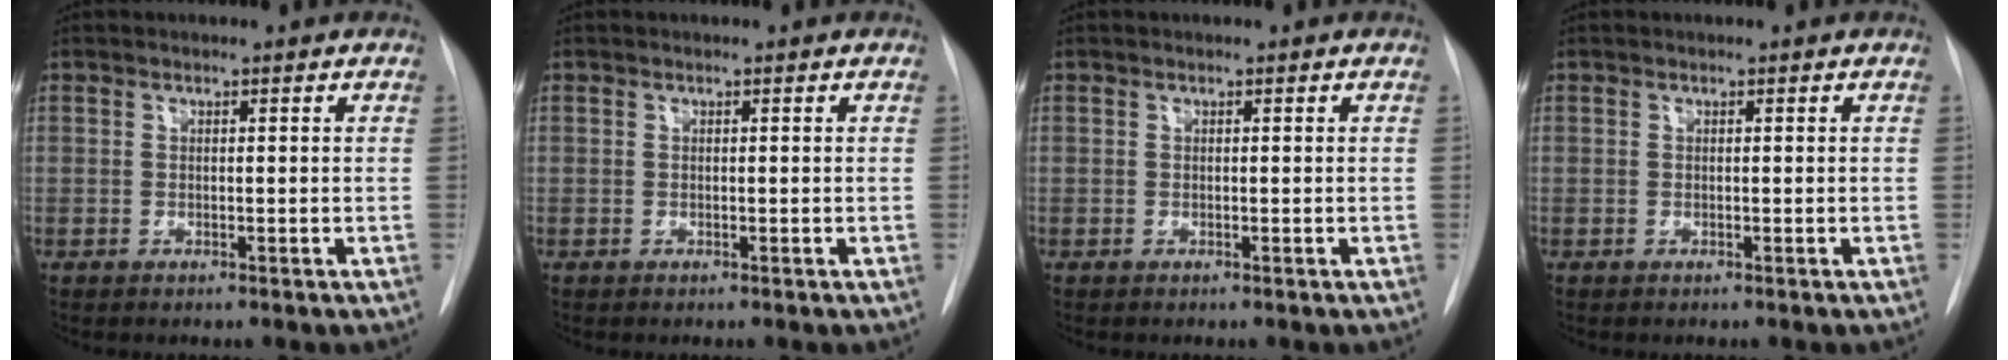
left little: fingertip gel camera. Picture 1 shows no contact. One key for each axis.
{"total": 0.0}
{"total": 0.0}
{"total": 0.0}